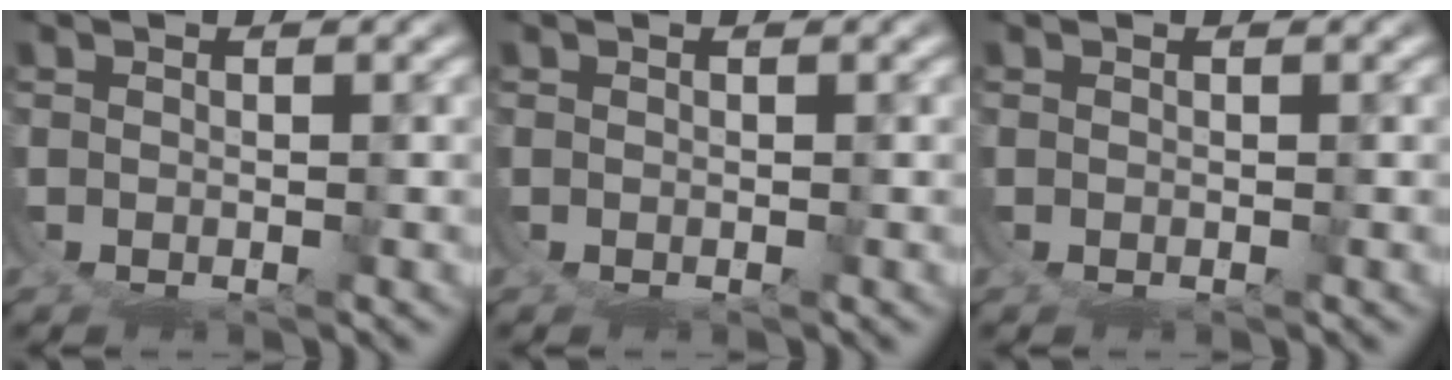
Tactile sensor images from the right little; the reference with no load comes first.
{"total": 0.0}
{"total": 0.0}